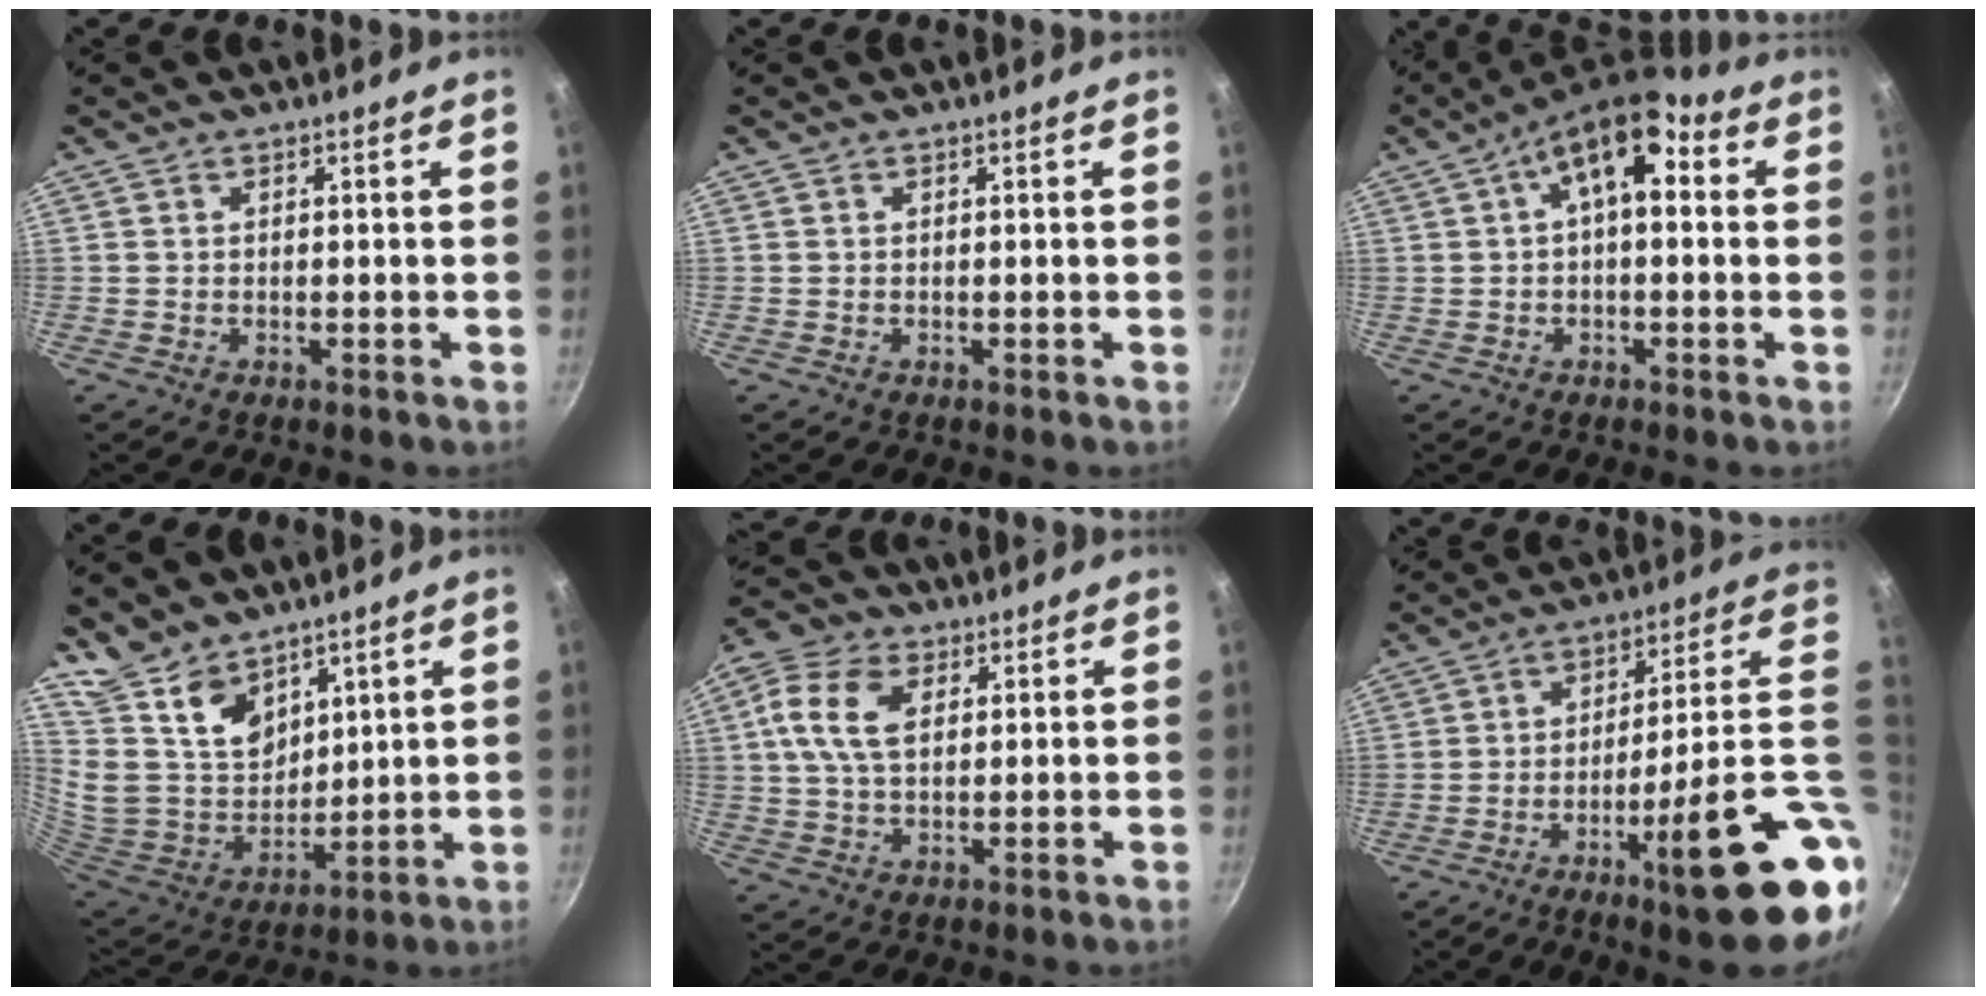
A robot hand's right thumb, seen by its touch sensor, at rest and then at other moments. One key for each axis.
{"total": 0.0}
{"total": 10.5, "fx": 2.8, "fy": 5.2, "fz": 8.7, "tx": -0.119, "ty": 0.028, "tz": 0.033}
{"total": 15.5, "fx": 10.6, "fy": 9.4, "fz": 6.2, "tx": -0.082, "ty": -0.075, "tz": 0.216}
{"total": 10.4, "fx": 3.0, "fy": 6.9, "fz": 7.2, "tx": -0.124, "ty": 0.006, "tz": 0.044}
{"total": 20.2, "fx": -5.8, "fy": 3.5, "fz": 19.0, "tx": -0.231, "ty": 0.025, "tz": -0.083}